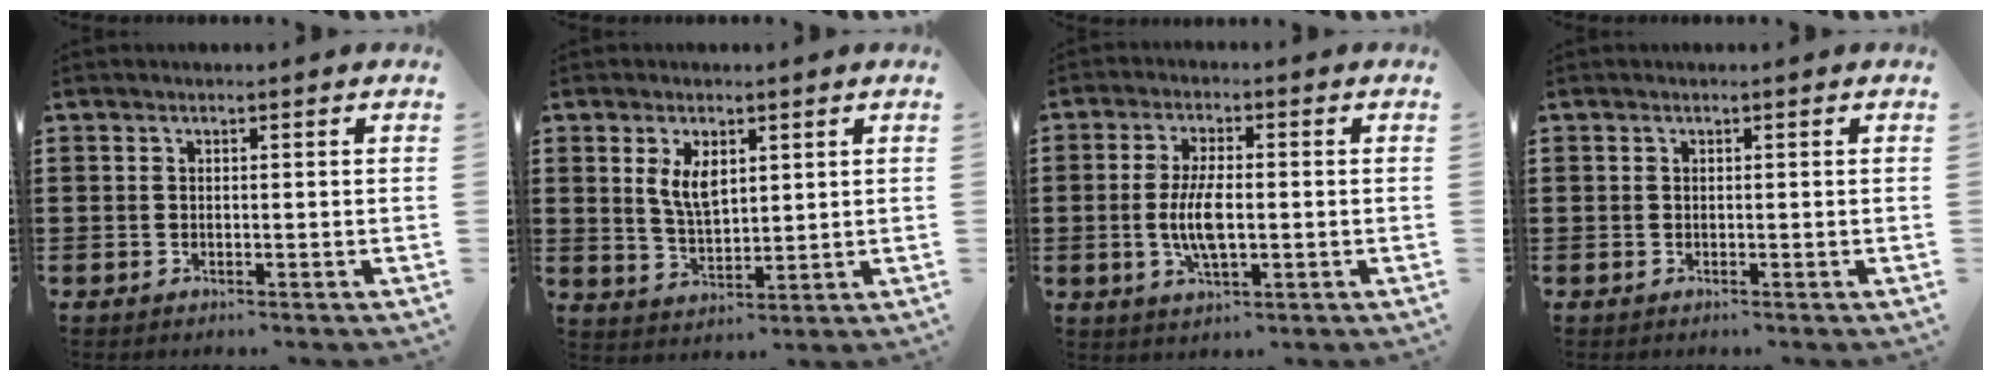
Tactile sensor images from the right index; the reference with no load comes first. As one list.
[{"total": 4.9, "force": [2.0, 2.3, 3.9], "torque": [-0.075, 0.003, 0.033]}, {"total": 6.3, "force": [-0.6, 2.3, 5.8], "torque": [-0.127, -0.004, -0.018]}, {"total": 0.0}]